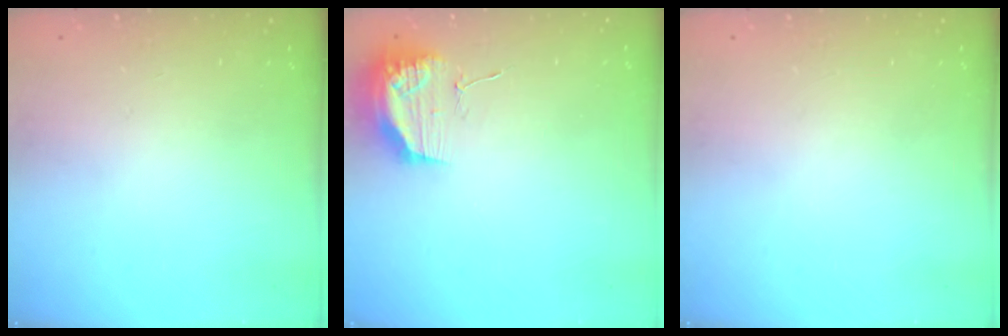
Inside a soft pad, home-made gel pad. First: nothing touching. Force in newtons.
{"total": 11.7, "press": 11.6, "slide": 1.0}
{"total": 0.0}